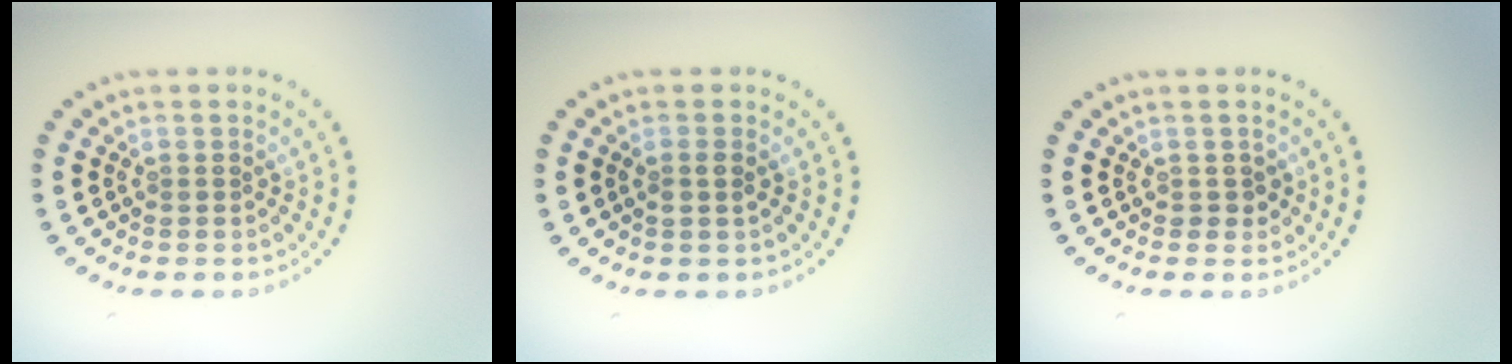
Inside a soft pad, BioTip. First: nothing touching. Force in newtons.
{"total": 1.1, "press": 1.1, "slide": 0.3}
{"total": 1.1, "press": 1.0, "slide": 0.5}